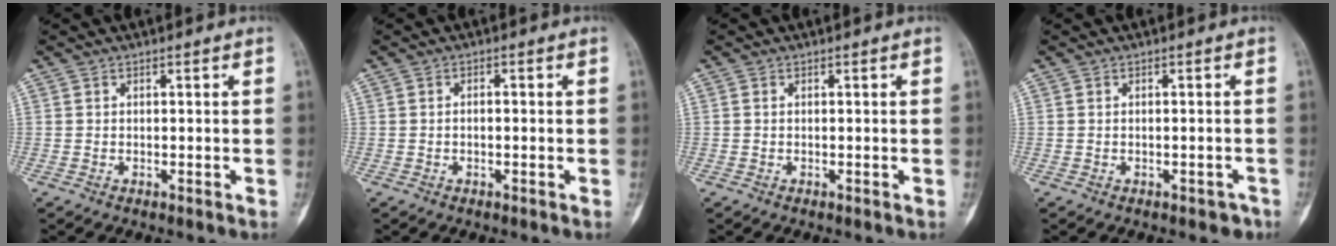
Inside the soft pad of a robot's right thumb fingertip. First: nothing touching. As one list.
[{"total": 1.0, "force": [-0.2, 0.5, 0.9], "torque": [-0.015, 0.007, -0.003]}, {"total": 0.0}, {"total": 1.8, "force": [-1.3, 1.0, 0.8], "torque": [-0.005, 0.015, -0.013]}]